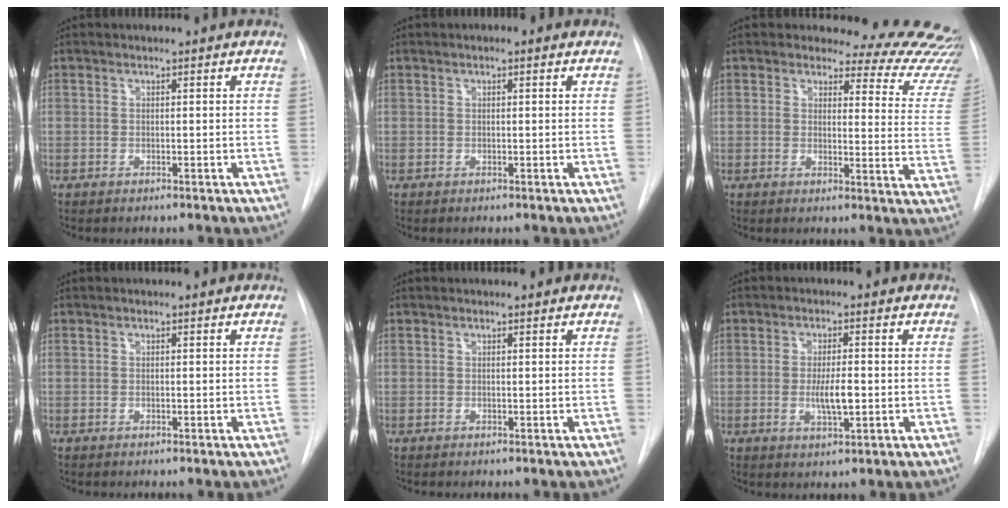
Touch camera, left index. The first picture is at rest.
{"total": 0.7, "force": [0.0, 0.3, 0.7], "torque": [-0.012, -0.002, -0.006]}
{"total": 15.8, "force": [15.2, 3.6, 2.6], "torque": [0.006, -0.123, 0.129]}
{"total": 0.0}
{"total": 0.0}
{"total": 4.4, "force": [-1.0, 1.0, 4.2], "torque": [-0.077, -0.009, -0.016]}